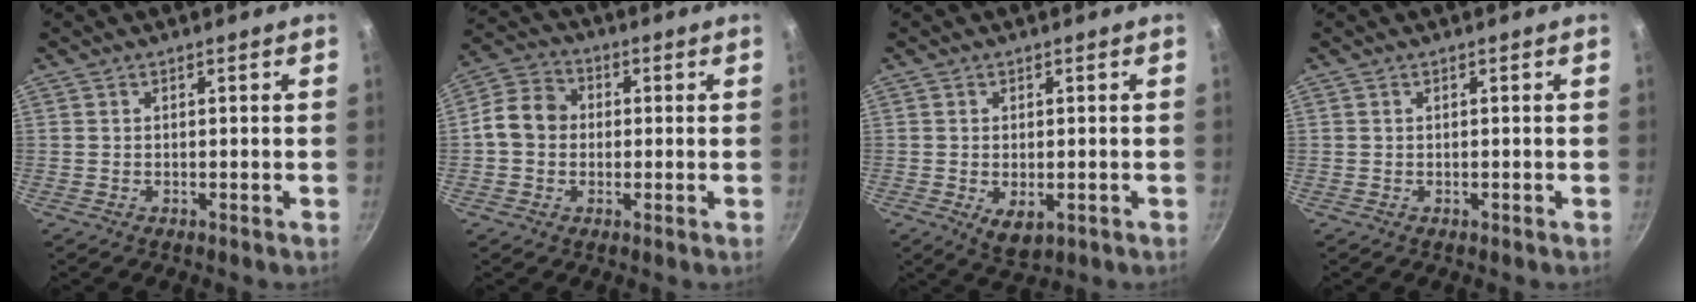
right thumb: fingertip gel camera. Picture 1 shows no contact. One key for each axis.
{"total": 8.1, "fx": -0.1, "fy": 6.9, "fz": 4.4, "tx": -0.053, "ty": 0.018, "tz": -0.023}
{"total": 4.6, "fx": -1.2, "fy": 2.6, "fz": 3.6, "tx": -0.054, "ty": -0.013, "tz": -0.011}
{"total": 0.0}